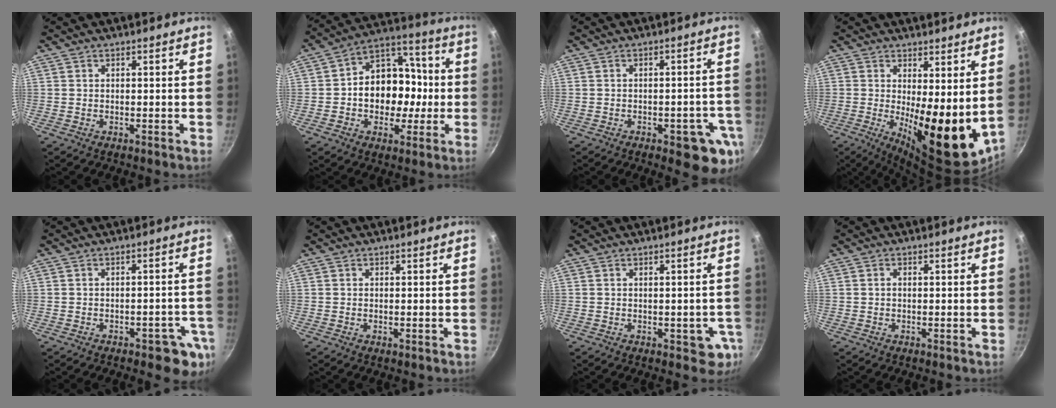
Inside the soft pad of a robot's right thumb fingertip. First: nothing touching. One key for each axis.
{"total": 15.9, "fx": -1.5, "fy": 12.4, "fz": 9.9, "tx": -0.103, "ty": 0.039, "tz": -0.034}
{"total": 9.4, "fx": -3.8, "fy": 4.0, "fz": 7.6, "tx": -0.053, "ty": 0.014, "tz": -0.043}
{"total": 15.1, "fx": 1.1, "fy": 5.3, "fz": 14.1, "tx": -0.168, "ty": -0.036, "tz": 0.024}
{"total": 7.1, "fx": -3.2, "fy": 3.5, "fz": 5.4, "tx": -0.023, "ty": 0.023, "tz": -0.031}
{"total": 0.0}
{"total": 5.0, "fx": -1.3, "fy": 2.7, "fz": 4.0, "tx": -0.023, "ty": 0.001, "tz": -0.014}
{"total": 0.6, "fx": 0.0, "fy": 0.4, "fz": 0.4, "tx": -0.006, "ty": 0.003, "tz": 0.000}